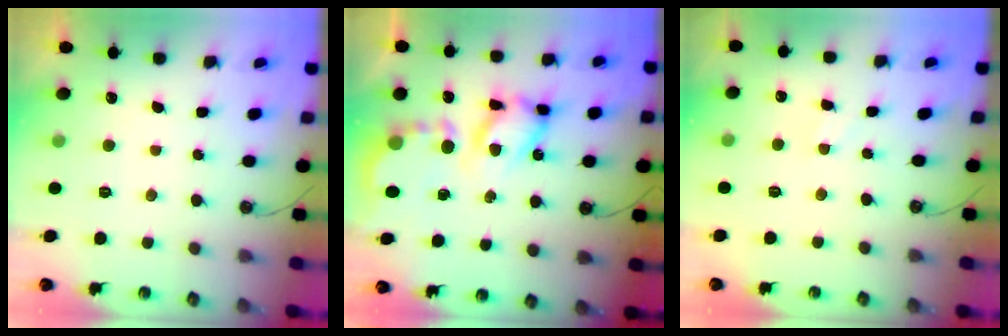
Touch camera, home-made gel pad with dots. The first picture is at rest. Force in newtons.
{"total": 13.0, "press": 12.9, "slide": 1.2}
{"total": 2.4, "press": 2.4, "slide": 0.2}